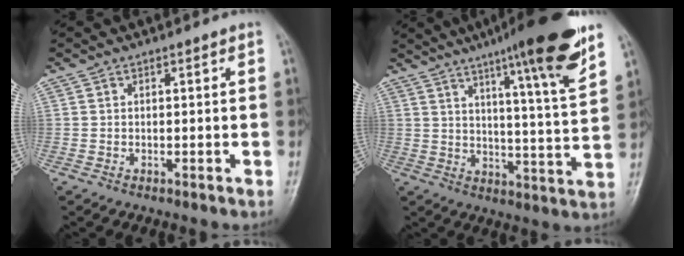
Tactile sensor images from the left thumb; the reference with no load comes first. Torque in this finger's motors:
{"motor_torque": [1.03, -0.53, 1.71, -1.04, 0.35]}